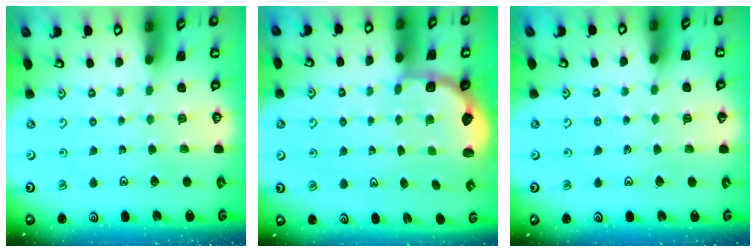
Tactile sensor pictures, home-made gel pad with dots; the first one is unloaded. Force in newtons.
{"total": 2.8, "press": 2.1, "slide": 1.9}
{"total": 1.3, "press": 1.3, "slide": 0.2}